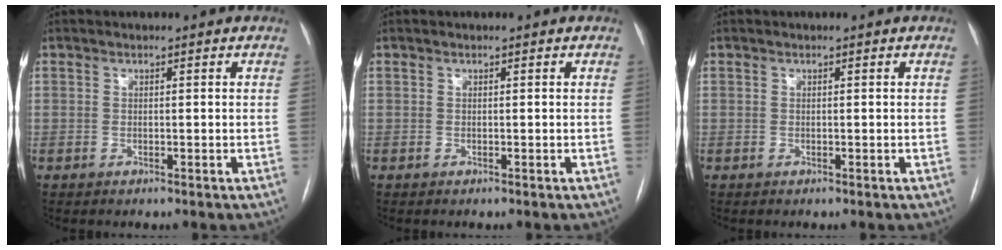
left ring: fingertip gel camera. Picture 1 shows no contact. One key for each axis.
{"total": 0.0}
{"total": 0.0}